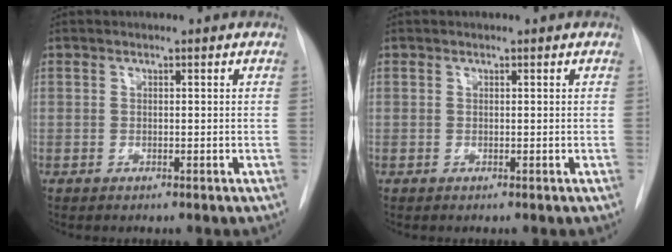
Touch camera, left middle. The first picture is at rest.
{"total": 0.0}